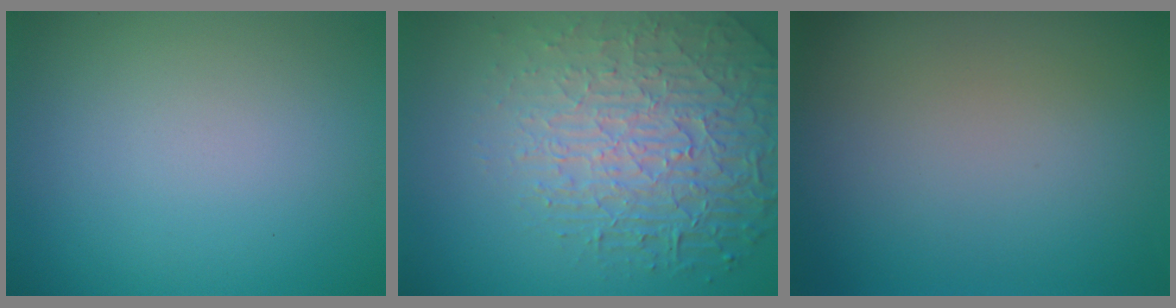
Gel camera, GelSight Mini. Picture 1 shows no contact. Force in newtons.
{"total": 7.4, "press": 5.3, "slide": 5.1}
{"total": 0.0}